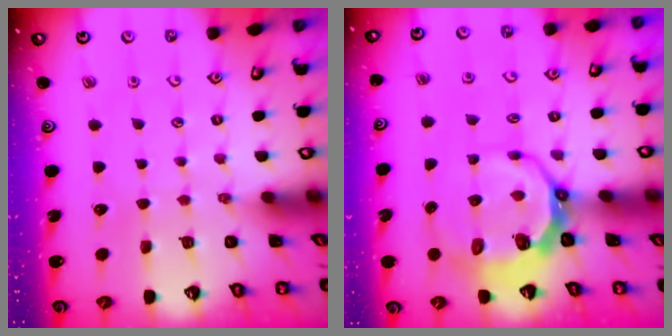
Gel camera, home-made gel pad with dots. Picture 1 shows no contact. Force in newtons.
{"total": 9.4, "press": 8.6, "slide": 3.9}